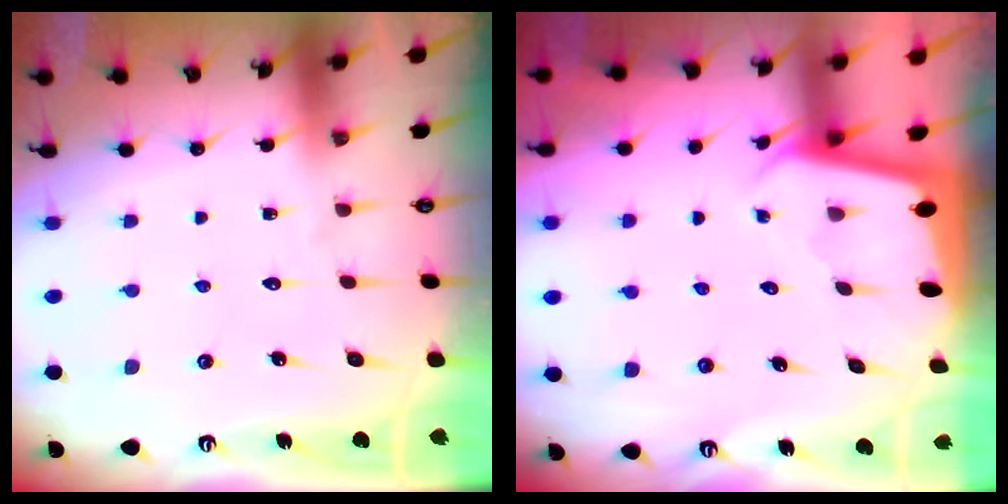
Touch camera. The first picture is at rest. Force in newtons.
{"total": 1.9, "press": 1.9, "slide": 0.1}